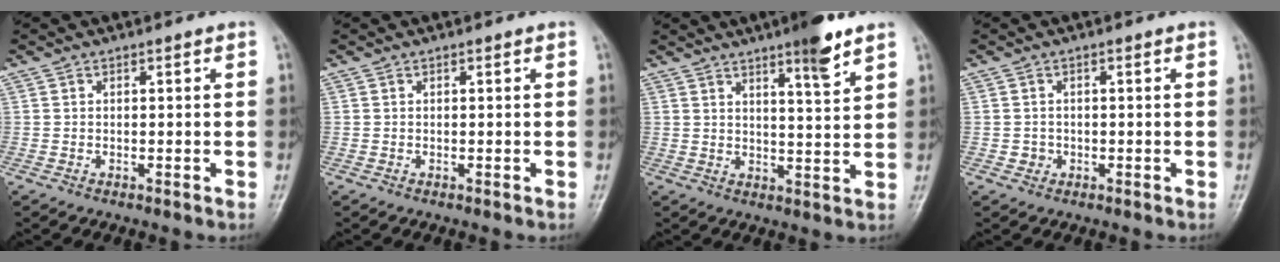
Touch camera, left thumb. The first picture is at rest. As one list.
[{"total": 0.0}, {"total": 7.5, "force": [5.0, 0.8, 5.4], "torque": [-0.075, -0.032, 0.073]}, {"total": 1.5, "force": [-0.4, 1.4, 0.2], "torque": [0.005, 0.006, -0.006]}]